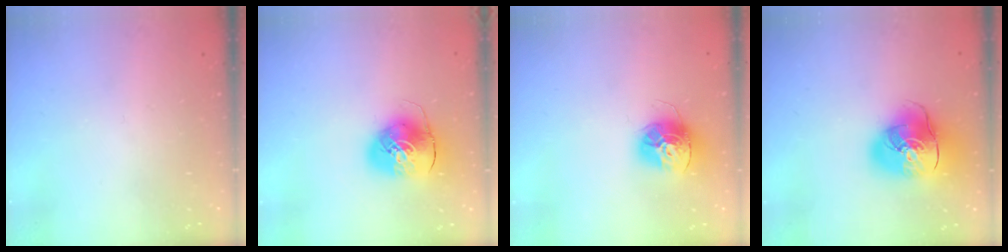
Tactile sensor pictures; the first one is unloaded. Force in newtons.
{"total": 10.4, "press": 10.2, "slide": 1.8}
{"total": 13.7, "press": 13.7, "slide": 1.2}
{"total": 18.6, "press": 18.3, "slide": 3.1}